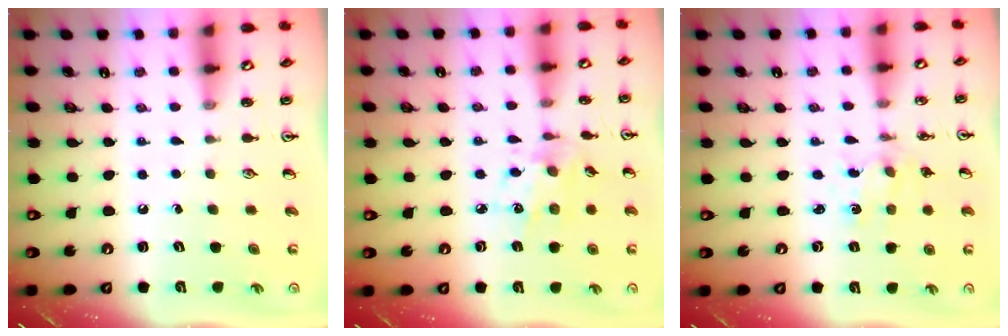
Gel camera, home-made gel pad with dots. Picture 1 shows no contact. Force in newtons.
{"total": 6.6, "press": 6.5, "slide": 1.3}
{"total": 1.2, "press": 1.1, "slide": 0.3}